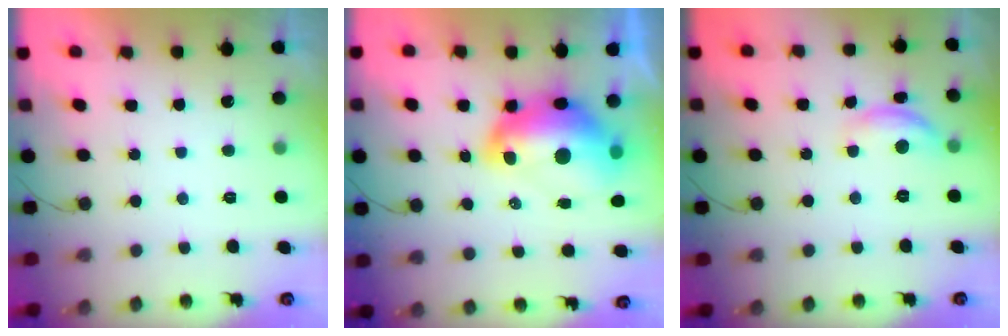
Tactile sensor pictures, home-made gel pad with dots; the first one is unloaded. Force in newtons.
{"total": 18.0, "press": 18.0, "slide": 1.5}
{"total": 9.6, "press": 9.6, "slide": 0.4}